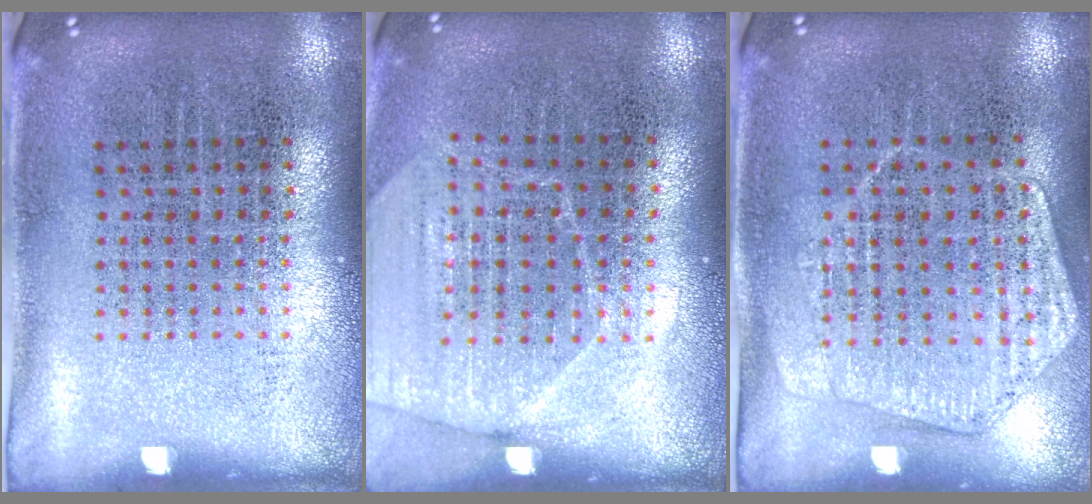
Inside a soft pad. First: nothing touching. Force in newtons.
{"total": 1.6, "press": 1.5, "slide": 0.3}
{"total": 1.4, "press": 1.4, "slide": 0.3}